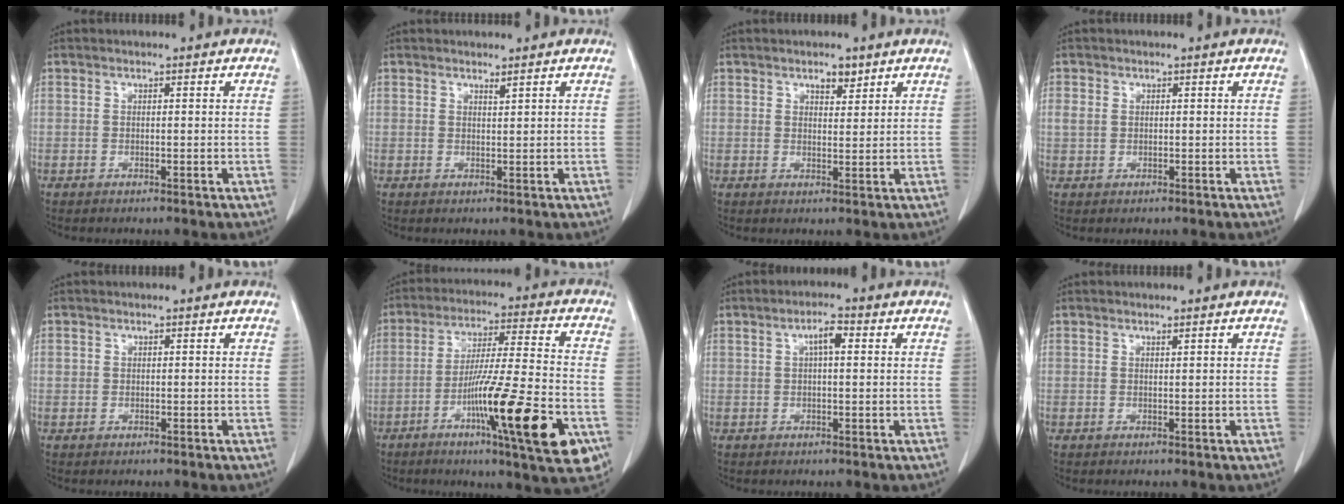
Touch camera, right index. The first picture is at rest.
{"total": 0.7, "force": [0.6, -0.1, 0.2], "torque": [-0.012, -0.009, 0.013]}
{"total": 2.5, "force": [1.8, 1.1, 1.4], "torque": [-0.021, -0.003, 0.030]}
{"total": 1.7, "force": [0.5, 1.4, 0.9], "torque": [-0.021, 0.011, 0.014]}
{"total": 1.2, "force": [0.2, 1.1, 0.3], "torque": [0.002, 0.009, 0.007]}
{"total": 19.9, "force": [-7.6, 0.6, 18.4], "torque": [-0.264, -0.022, -0.119]}
{"total": 3.0, "force": [0.8, 0.7, 2.8], "torque": [-0.049, 0.008, 0.012]}
{"total": 0.0}